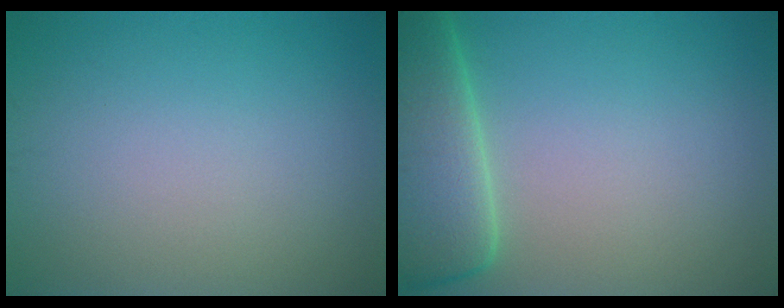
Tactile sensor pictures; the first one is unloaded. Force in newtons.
{"total": 7.6, "press": 7.5, "slide": 1.2}